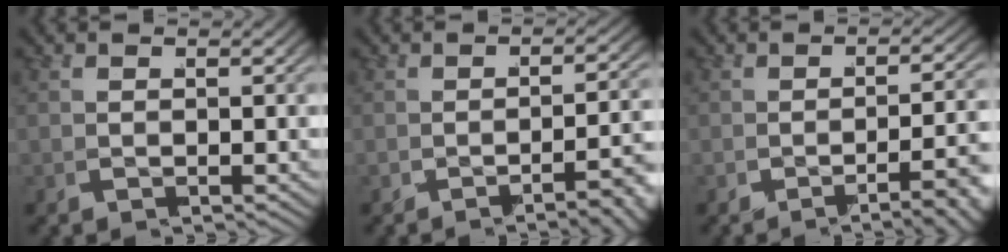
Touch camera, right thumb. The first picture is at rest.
{"total": 4.3, "force": [-2.8, 0.5, 3.3], "torque": [-0.034, 0.014, -0.047]}
{"total": 4.8, "force": [-2.9, 0.6, 3.8], "torque": [-0.046, 0.010, -0.049]}